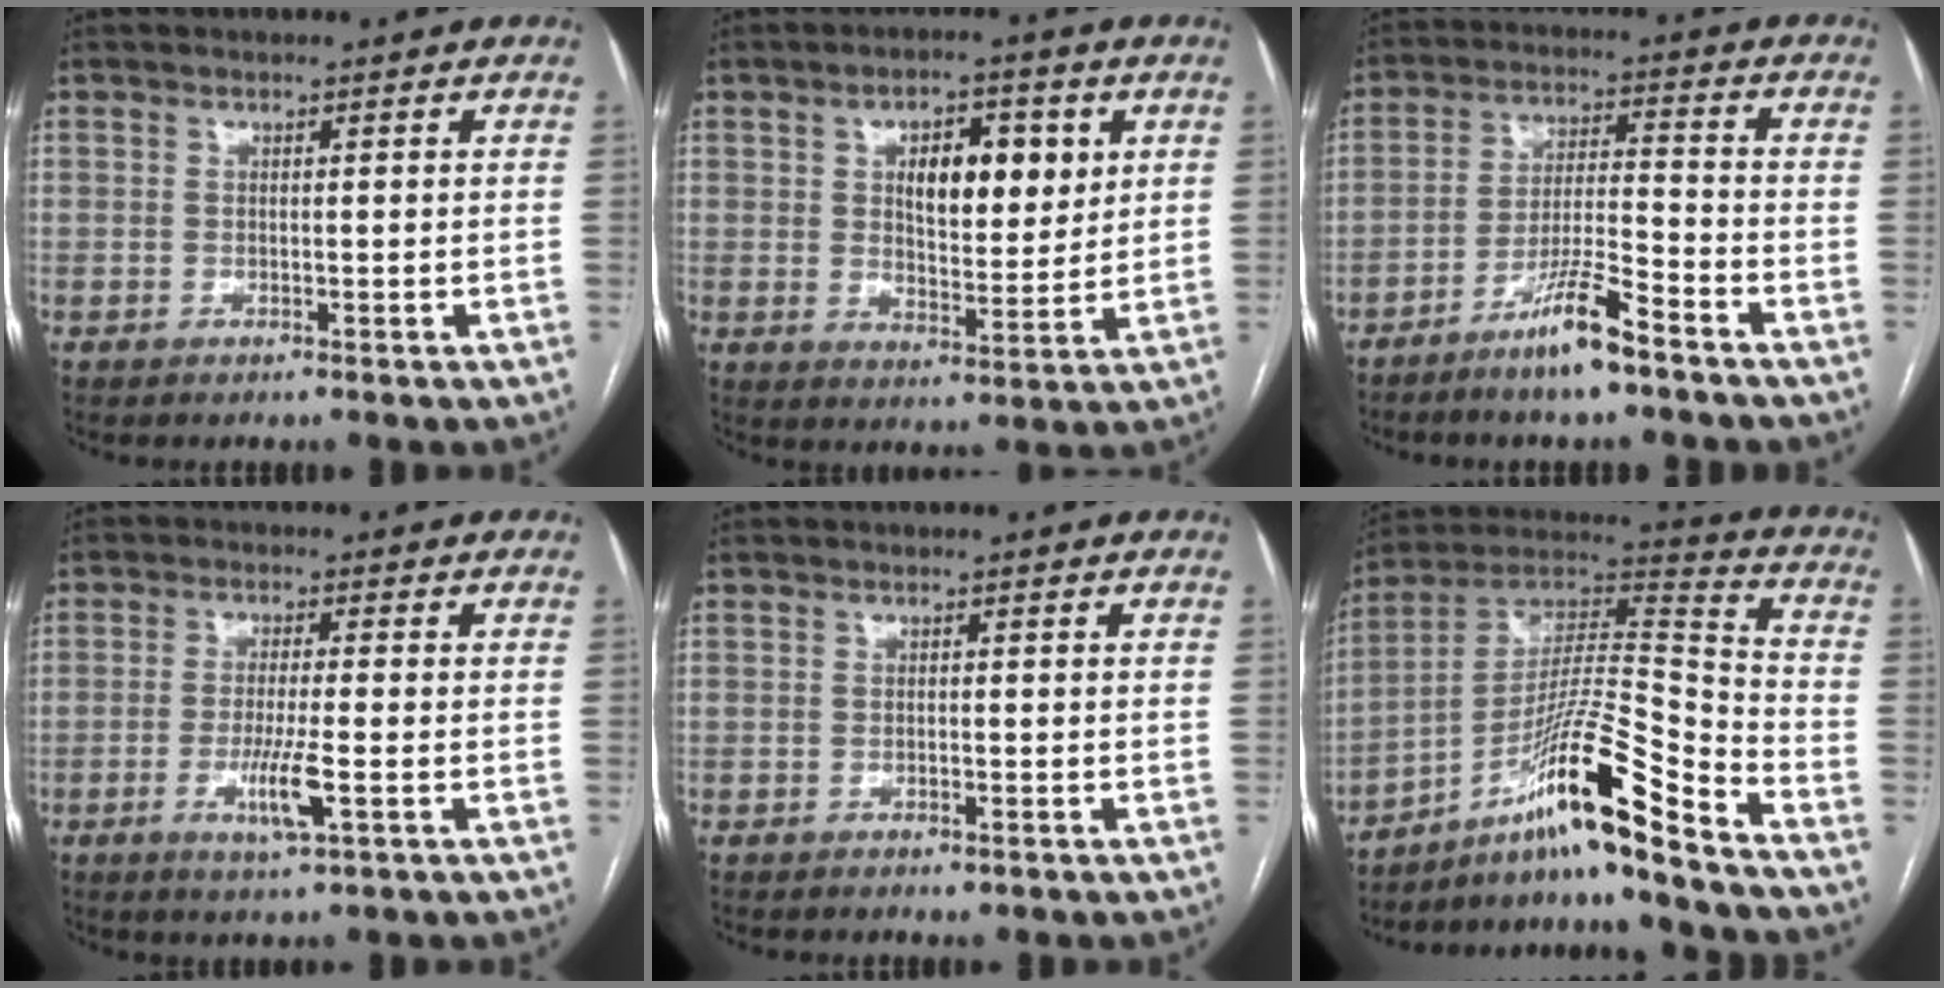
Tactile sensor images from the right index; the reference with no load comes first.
{"total": 9.3, "force": [2.9, 4.0, 7.9], "torque": [-0.120, 0.007, 0.050]}
{"total": 8.6, "force": [-6.1, 0.3, 6.0], "torque": [-0.113, -0.010, -0.116]}
{"total": 5.6, "force": [-1.9, 0.1, 5.3], "torque": [-0.104, -0.011, -0.032]}
{"total": 1.1, "force": [-0.7, 0.4, 0.7], "torque": [-0.011, -0.001, -0.006]}
{"total": 16.7, "force": [-11.7, -1.0, 11.8], "torque": [-0.220, 0.021, -0.203]}